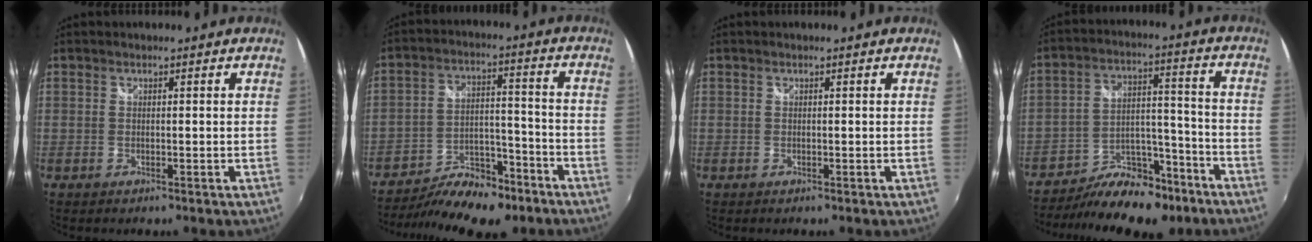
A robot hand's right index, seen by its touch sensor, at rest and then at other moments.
{"total": 14.9, "force": [-11.5, 6.3, 7.1], "torque": [-0.143, -0.001, -0.175]}
{"total": 0.0}
{"total": 16.0, "force": [-12.0, 7.7, 7.4], "torque": [-0.140, 0.018, -0.175]}